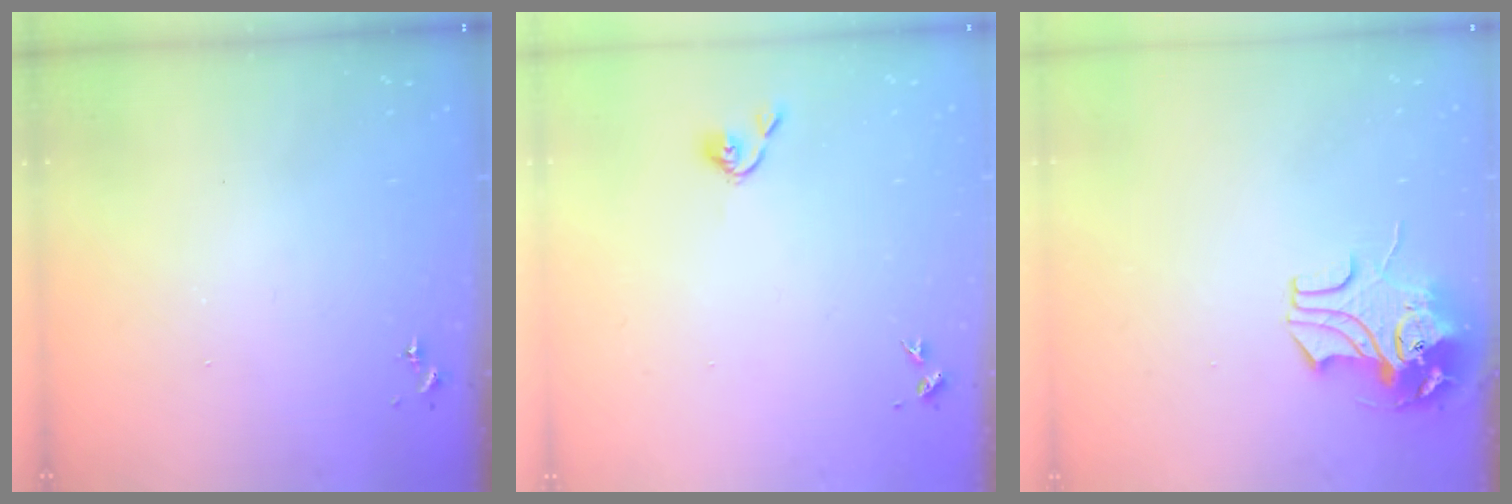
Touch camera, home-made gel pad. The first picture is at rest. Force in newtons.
{"total": 3.7, "press": 3.6, "slide": 0.6}
{"total": 9.6, "press": 9.5, "slide": 1.4}